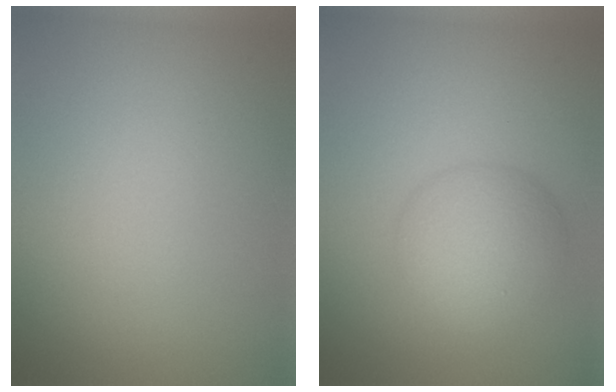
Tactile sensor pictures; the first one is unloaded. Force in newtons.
{"total": 5.2, "press": 5.2, "slide": 0.2}